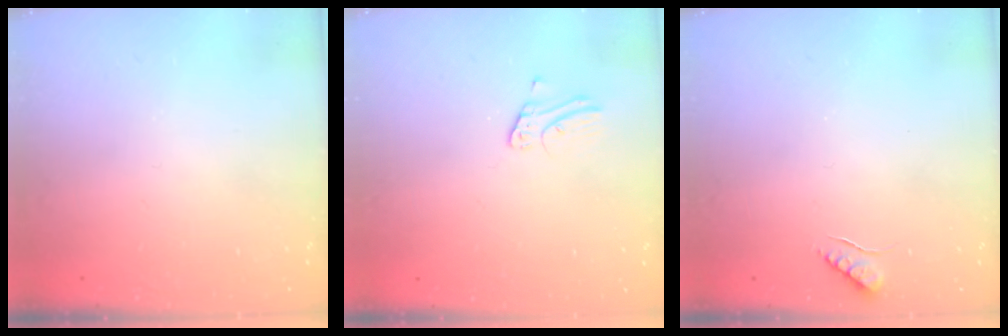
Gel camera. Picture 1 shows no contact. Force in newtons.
{"total": 2.7, "press": 2.7, "slide": 0.2}
{"total": 5.4, "press": 5.4, "slide": 0.7}